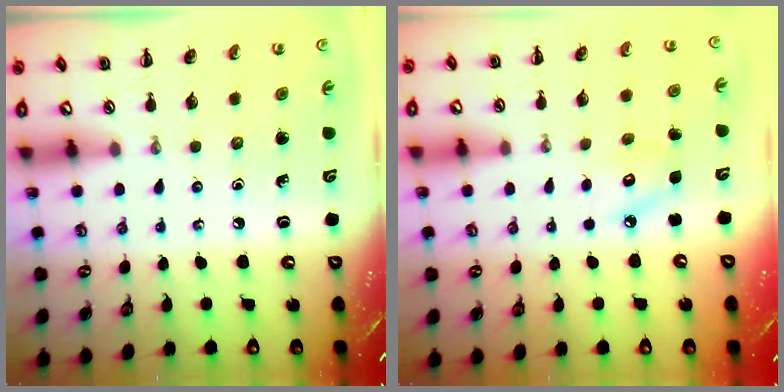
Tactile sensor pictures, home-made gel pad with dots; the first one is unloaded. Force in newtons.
{"total": 4.8, "press": 4.7, "slide": 0.7}